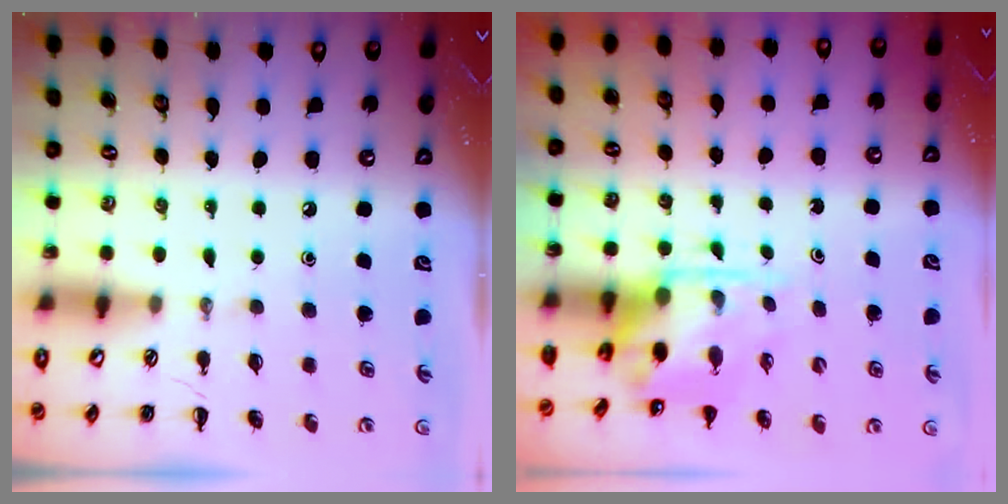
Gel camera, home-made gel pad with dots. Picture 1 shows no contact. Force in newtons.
{"total": 3.5, "press": 3.4, "slide": 0.6}